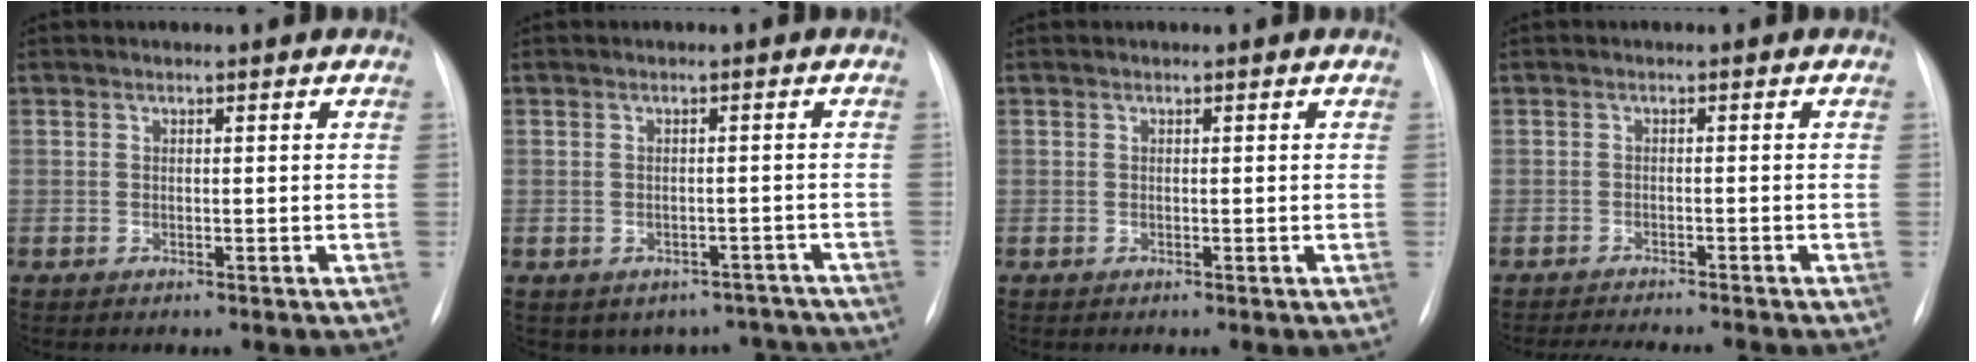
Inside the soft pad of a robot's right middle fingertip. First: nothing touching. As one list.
[{"total": 7.8, "force": [-6.4, 4.4, 0.6], "torque": [0.012, 0.029, -0.068]}, {"total": 0.0}, {"total": 7.2, "force": [-6.7, 0.2, 2.6], "torque": [-0.032, -0.009, -0.097]}]